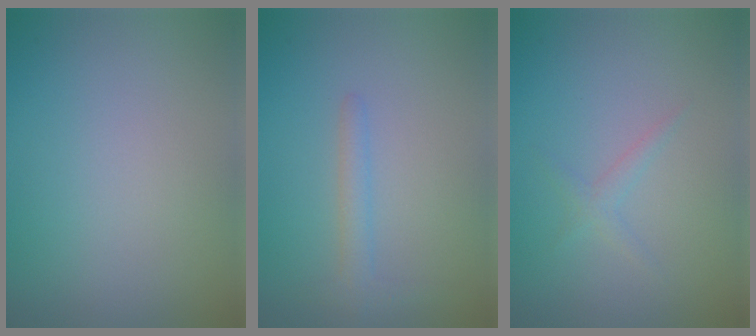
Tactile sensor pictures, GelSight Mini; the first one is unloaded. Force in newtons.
{"total": 1.6, "press": 1.6, "slide": 0.1}
{"total": 1.1, "press": 1.1, "slide": 0.0}